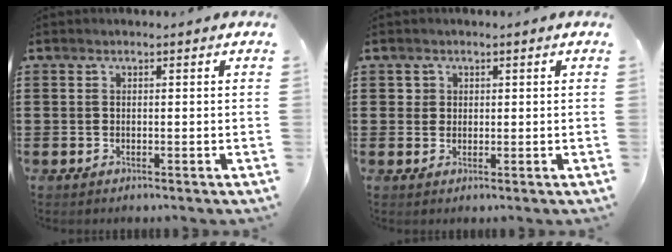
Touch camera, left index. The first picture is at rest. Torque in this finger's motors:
{"motor_torque": [0.06, 0.00, -0.03, -0.01]}